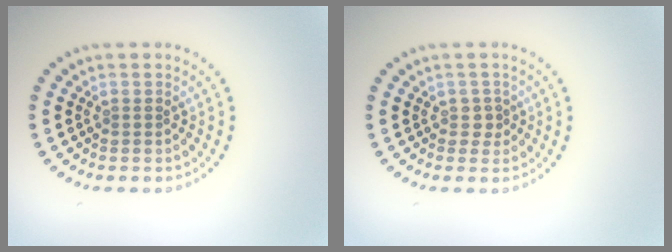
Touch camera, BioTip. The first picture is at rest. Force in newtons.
{"total": 1.0, "press": 0.9, "slide": 0.5}